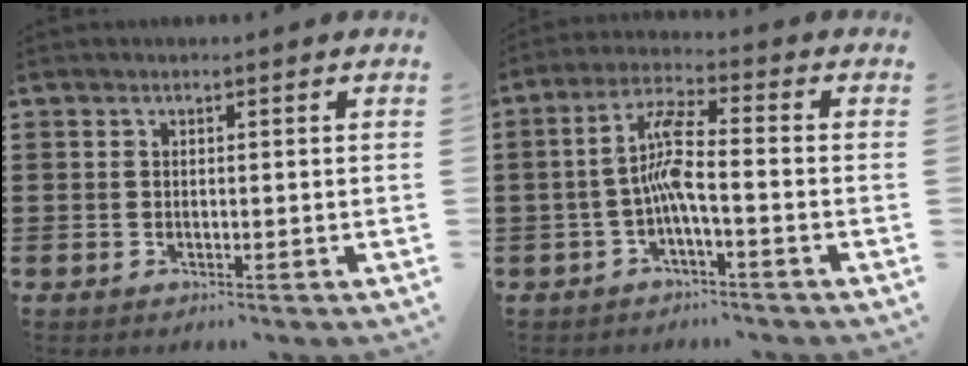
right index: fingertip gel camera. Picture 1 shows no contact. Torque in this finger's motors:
{"motor_torque": [1.32, -0.45, 0.30, 0.21]}